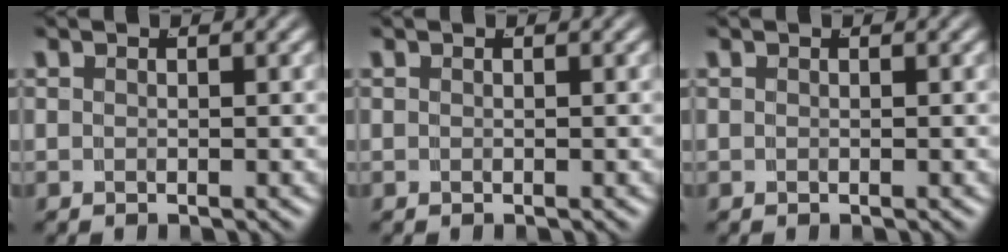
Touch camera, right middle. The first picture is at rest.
{"total": 0.0}
{"total": 0.0}